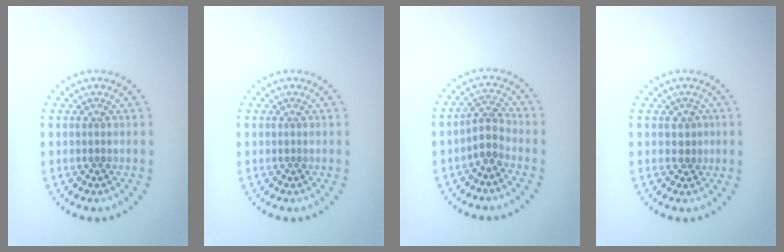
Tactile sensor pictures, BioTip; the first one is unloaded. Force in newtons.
{"total": 0.0}
{"total": 2.2, "press": 1.6, "slide": 1.4}
{"total": 1.1, "press": 1.0, "slide": 0.5}